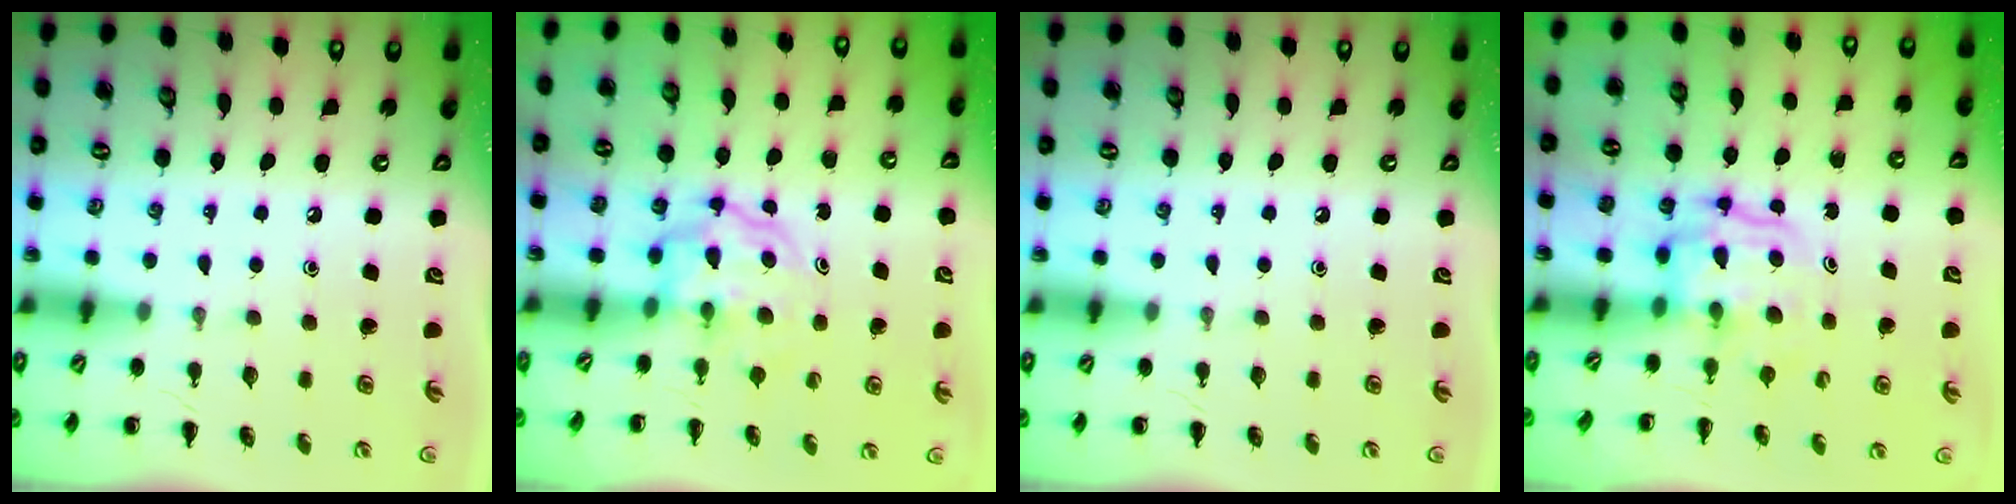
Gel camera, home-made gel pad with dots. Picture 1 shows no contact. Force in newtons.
{"total": 3.8, "press": 3.8, "slide": 0.4}
{"total": 0.0}
{"total": 3.6, "press": 3.6, "slide": 0.3}